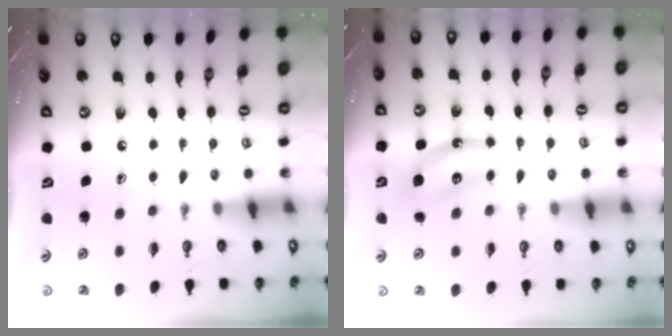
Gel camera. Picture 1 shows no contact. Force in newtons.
{"total": 6.2, "press": 6.1, "slide": 1.0}